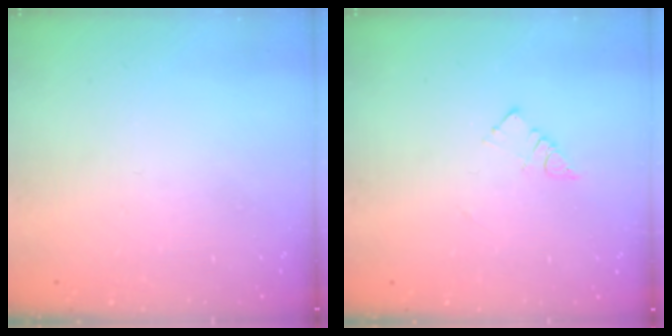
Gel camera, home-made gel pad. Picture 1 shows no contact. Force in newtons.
{"total": 3.9, "press": 3.9, "slide": 0.4}